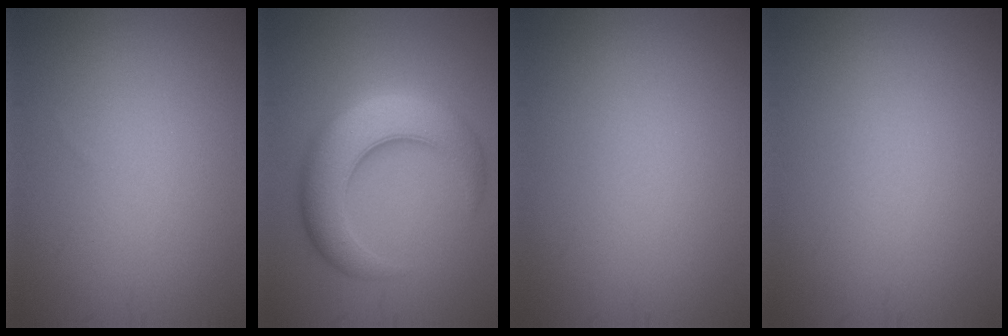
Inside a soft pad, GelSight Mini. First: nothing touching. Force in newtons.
{"total": 7.9, "press": 7.8, "slide": 0.3}
{"total": 0.0}
{"total": 0.0}